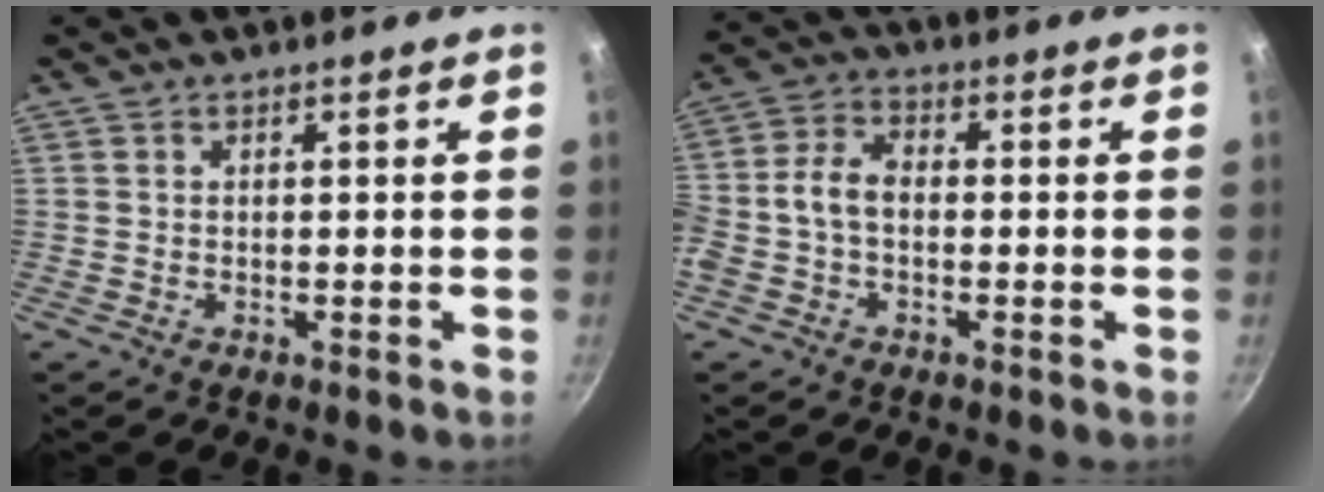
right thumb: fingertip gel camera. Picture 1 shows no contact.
{"total": 6.9, "force": [-1.2, 4.5, 5.1], "torque": [-0.103, 0.031, -0.038]}